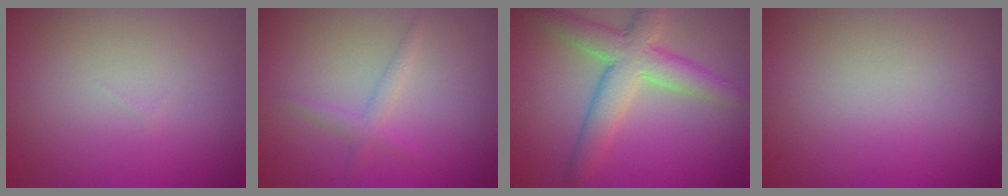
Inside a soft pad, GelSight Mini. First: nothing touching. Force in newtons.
{"total": 1.5, "press": 1.5, "slide": 0.1}
{"total": 5.7, "press": 5.7, "slide": 0.2}
{"total": 0.0}